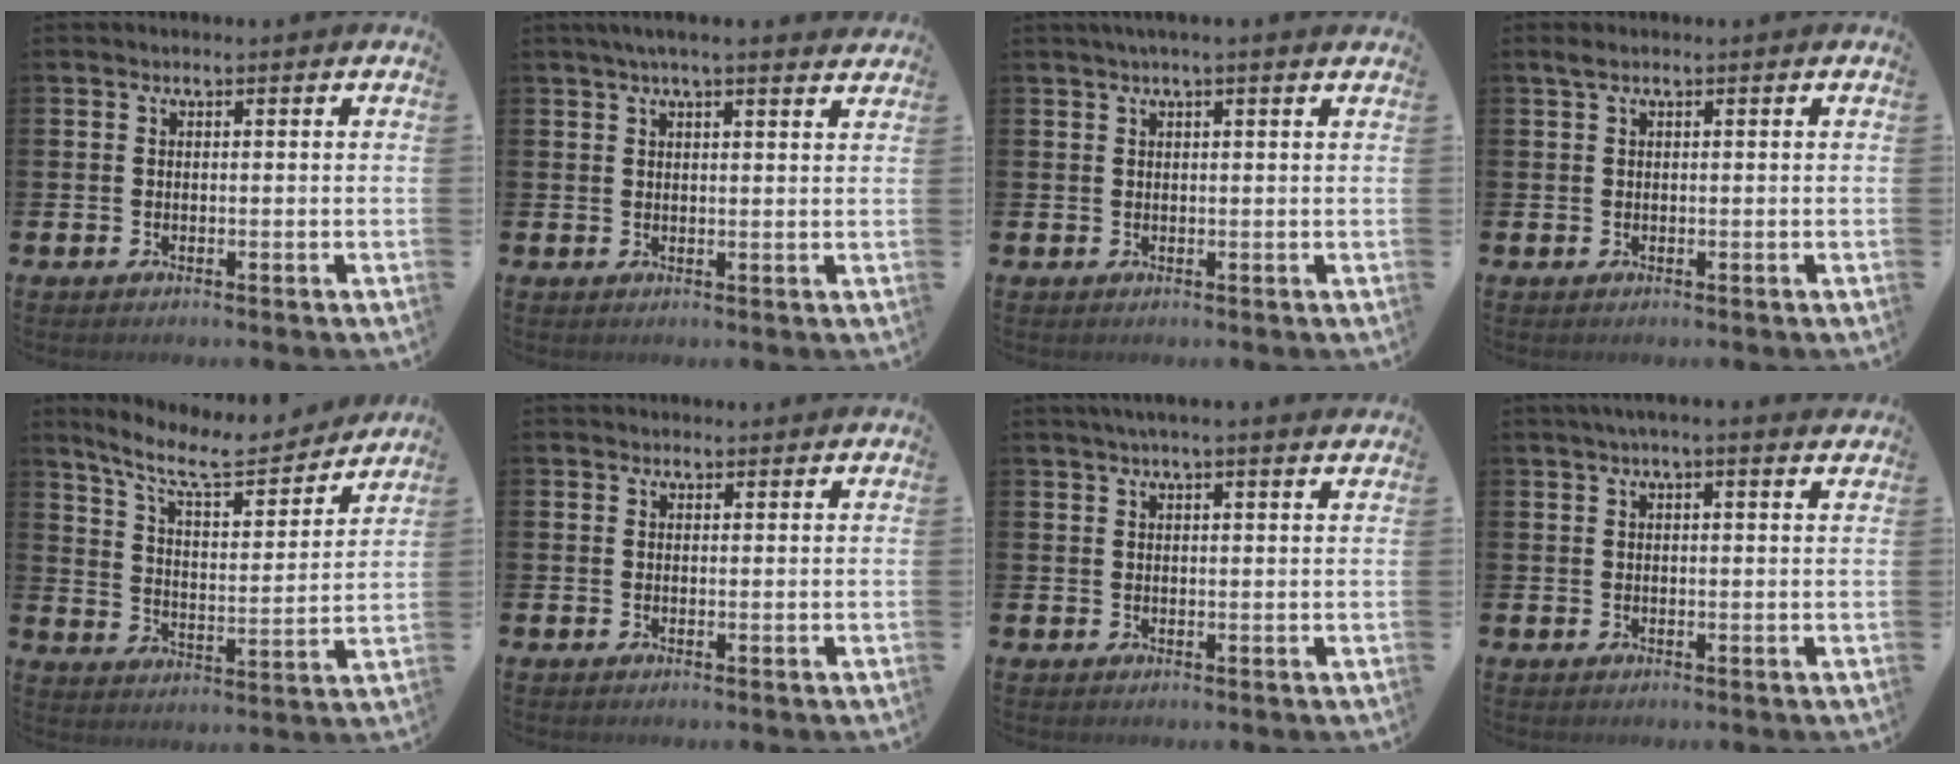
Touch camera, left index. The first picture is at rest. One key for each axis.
{"total": 3.4, "fx": 3.1, "fy": 0.0, "fz": 1.6, "tx": -0.038, "ty": -0.006, "tz": 0.055}
{"total": 1.7, "fx": 1.3, "fy": -0.1, "fz": 1.1, "tx": -0.021, "ty": 0.001, "tz": 0.022}
{"total": 1.0, "fx": 0.5, "fy": 0.2, "fz": 0.8, "tx": -0.021, "ty": 0.005, "tz": 0.009}
{"total": 8.9, "fx": 8.0, "fy": 1.8, "fz": 3.5, "tx": -0.098, "ty": -0.050, "tz": 0.139}
{"total": 0.9, "fx": 0.8, "fy": 0.4, "fz": 0.0, "tx": 0.006, "ty": 0.001, "tz": 0.014}
{"total": 2.5, "fx": 2.2, "fy": -0.1, "fz": 1.2, "tx": -0.028, "ty": -0.003, "tz": 0.040}
{"total": 2.0, "fx": 1.6, "fy": 0.0, "fz": 1.3, "tx": -0.018, "ty": -0.001, "tz": 0.026}